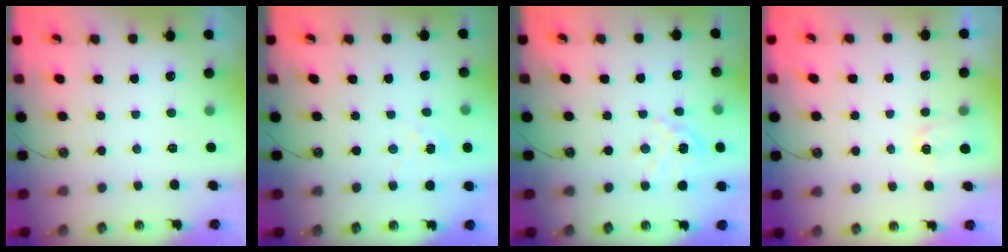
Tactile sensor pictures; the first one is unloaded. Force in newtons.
{"total": 1.0, "press": 1.0, "slide": 0.2}
{"total": 5.9, "press": 5.9, "slide": 0.5}
{"total": 2.9, "press": 2.9, "slide": 0.4}